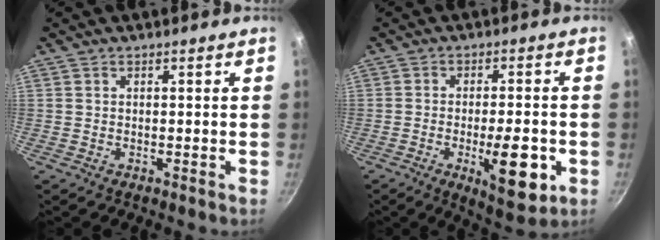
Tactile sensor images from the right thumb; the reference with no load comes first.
{"total": 11.7, "force": [-3.4, 4.1, 10.4], "torque": [-0.129, 0.004, -0.041]}